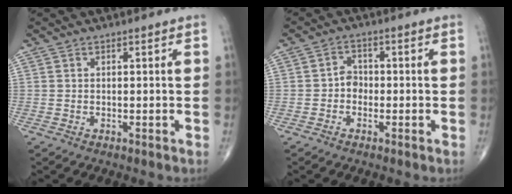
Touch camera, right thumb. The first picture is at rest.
{"total": 2.8, "force": [-0.8, 2.3, 1.3], "torque": [-0.002, 0.012, -0.022]}